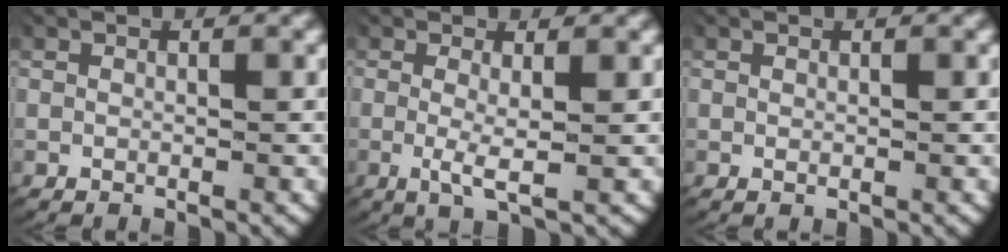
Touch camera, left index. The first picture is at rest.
{"total": 2.5, "force": [-0.2, 0.4, 2.5], "torque": [-0.063, -0.020, 0.004]}
{"total": 0.0}